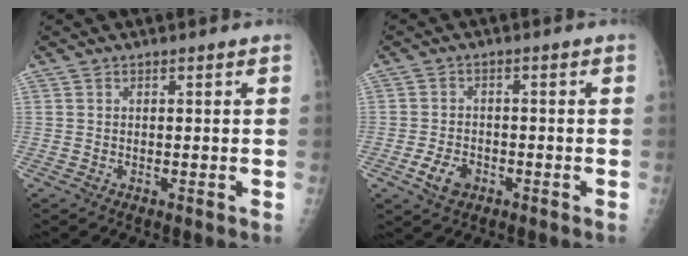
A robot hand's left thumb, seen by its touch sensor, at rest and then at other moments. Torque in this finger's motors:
{"motor_torque": [-0.84, 0.61, 0.72, 0.33, 0.00]}